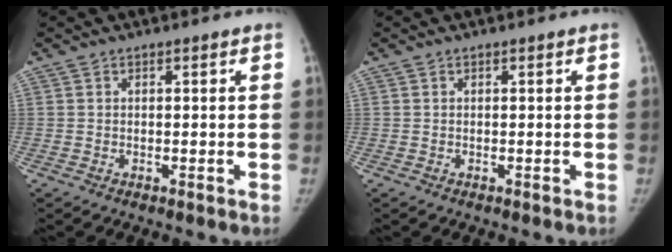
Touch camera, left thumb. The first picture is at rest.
{"total": 0.0}